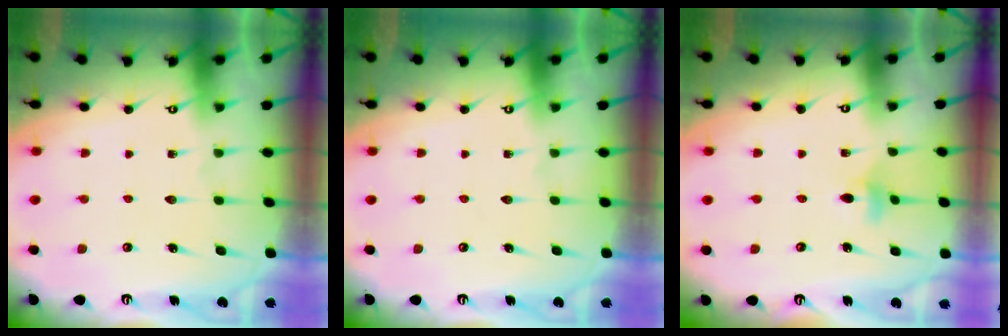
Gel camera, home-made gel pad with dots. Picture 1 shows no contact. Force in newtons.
{"total": 0.0}
{"total": 3.2, "press": 3.2, "slide": 0.5}